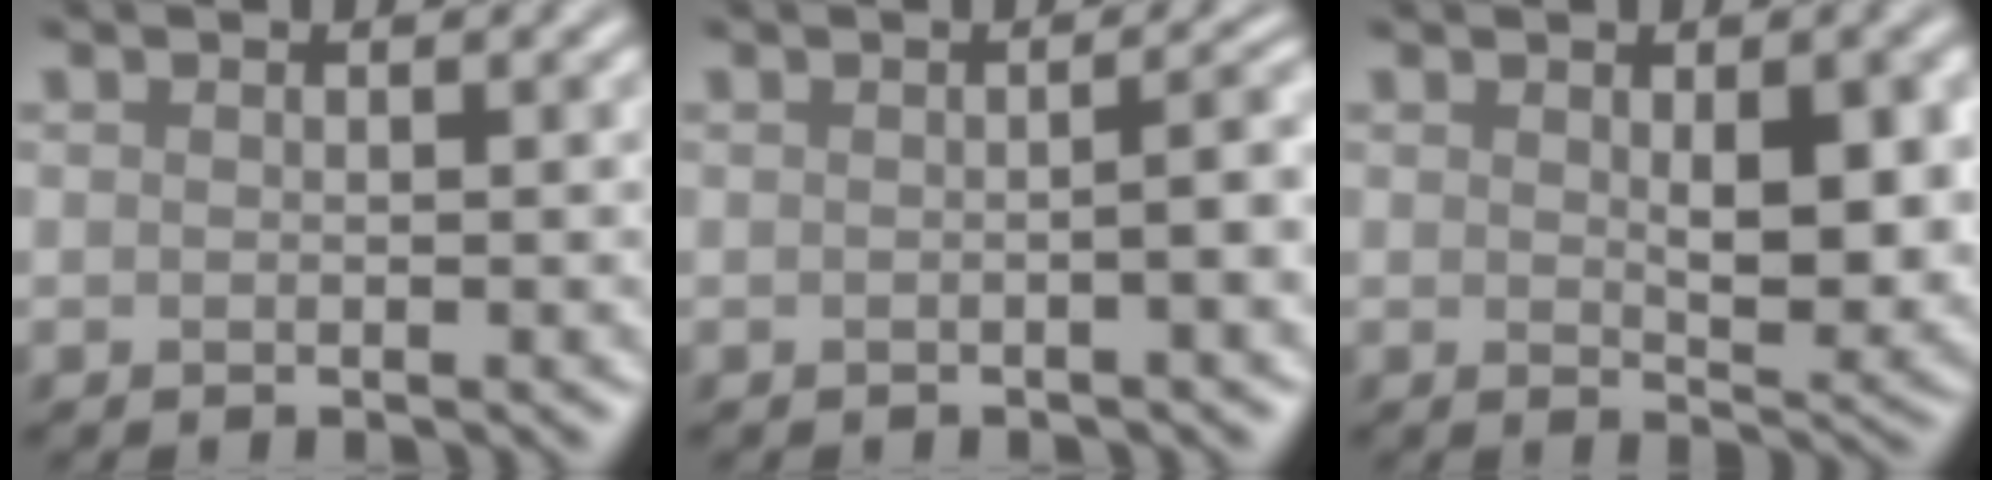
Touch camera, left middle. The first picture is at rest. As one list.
[{"total": 2.5, "force": [-0.3, 0.6, 2.4], "torque": [-0.025, 0.009, -0.007]}, {"total": 4.6, "force": [0.8, 1.9, 4.1], "torque": [-0.060, -0.006, 0.019]}]